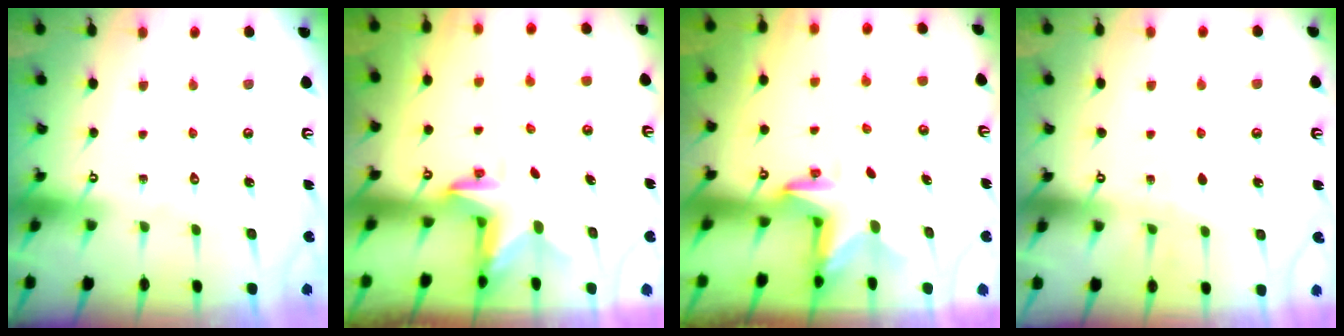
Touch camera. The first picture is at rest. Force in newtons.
{"total": 3.0, "press": 3.0, "slide": 0.2}
{"total": 2.8, "press": 2.8, "slide": 0.3}
{"total": 5.2, "press": 5.1, "slide": 0.5}